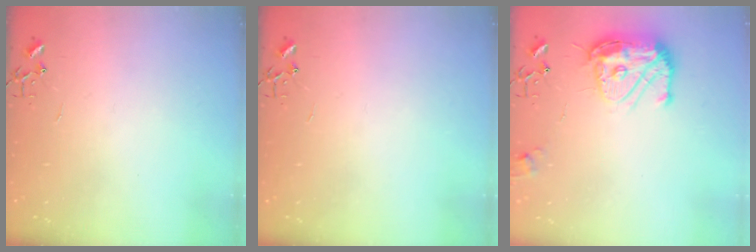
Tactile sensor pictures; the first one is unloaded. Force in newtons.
{"total": 0.0}
{"total": 16.6, "press": 16.5, "slide": 1.6}